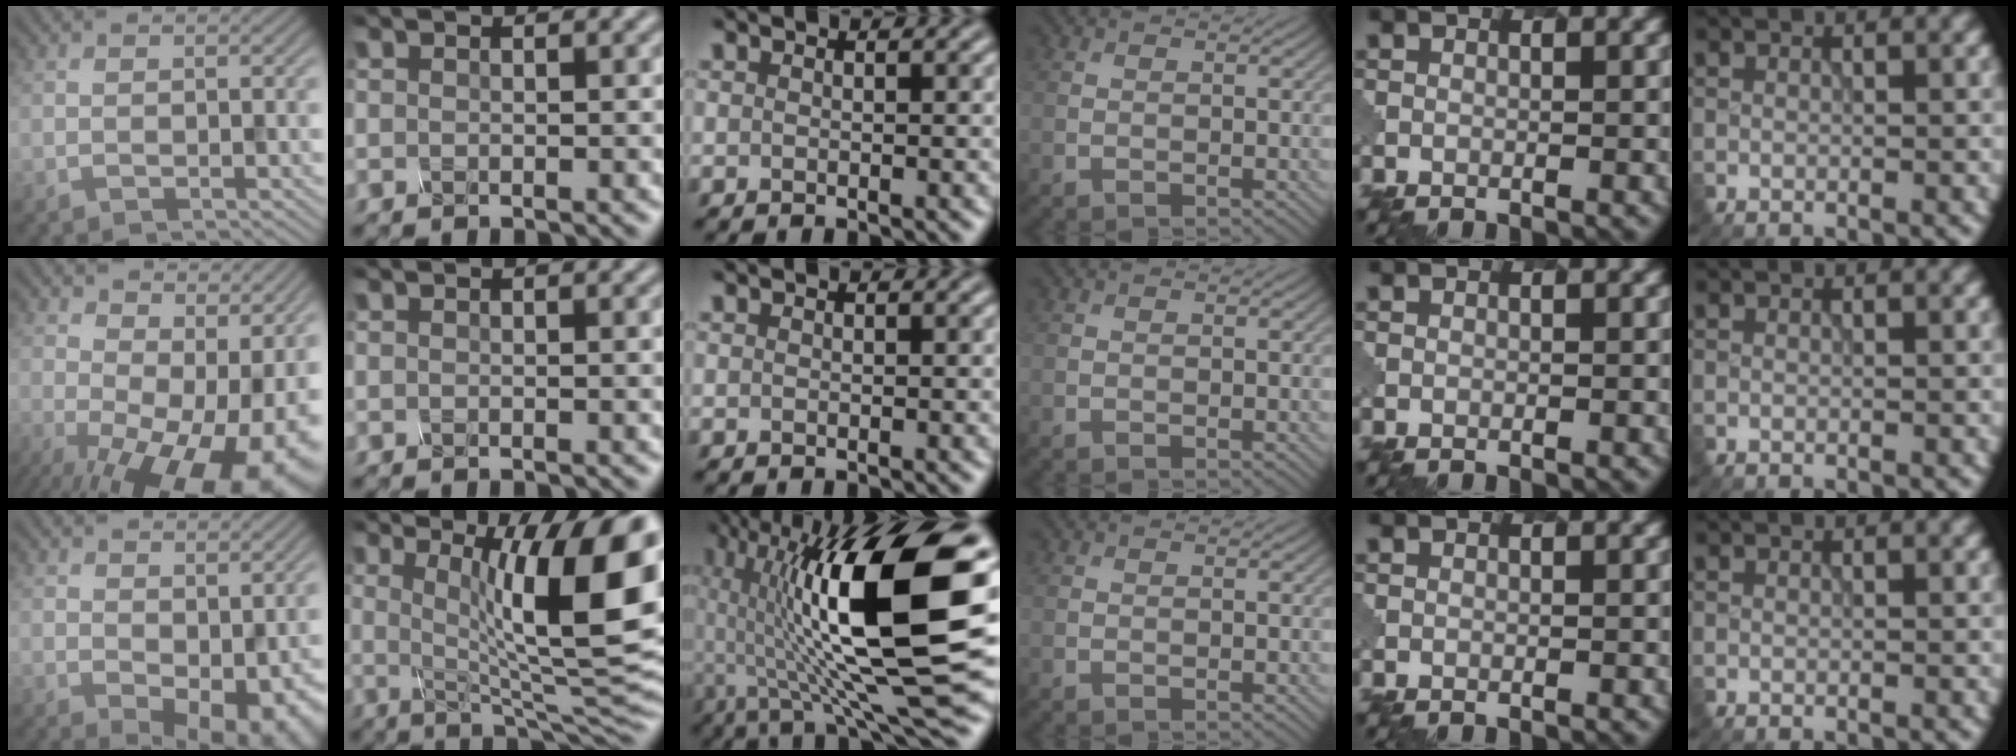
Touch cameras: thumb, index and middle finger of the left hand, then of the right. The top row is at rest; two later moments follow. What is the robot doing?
{"motion": "pour", "object": "mug"}